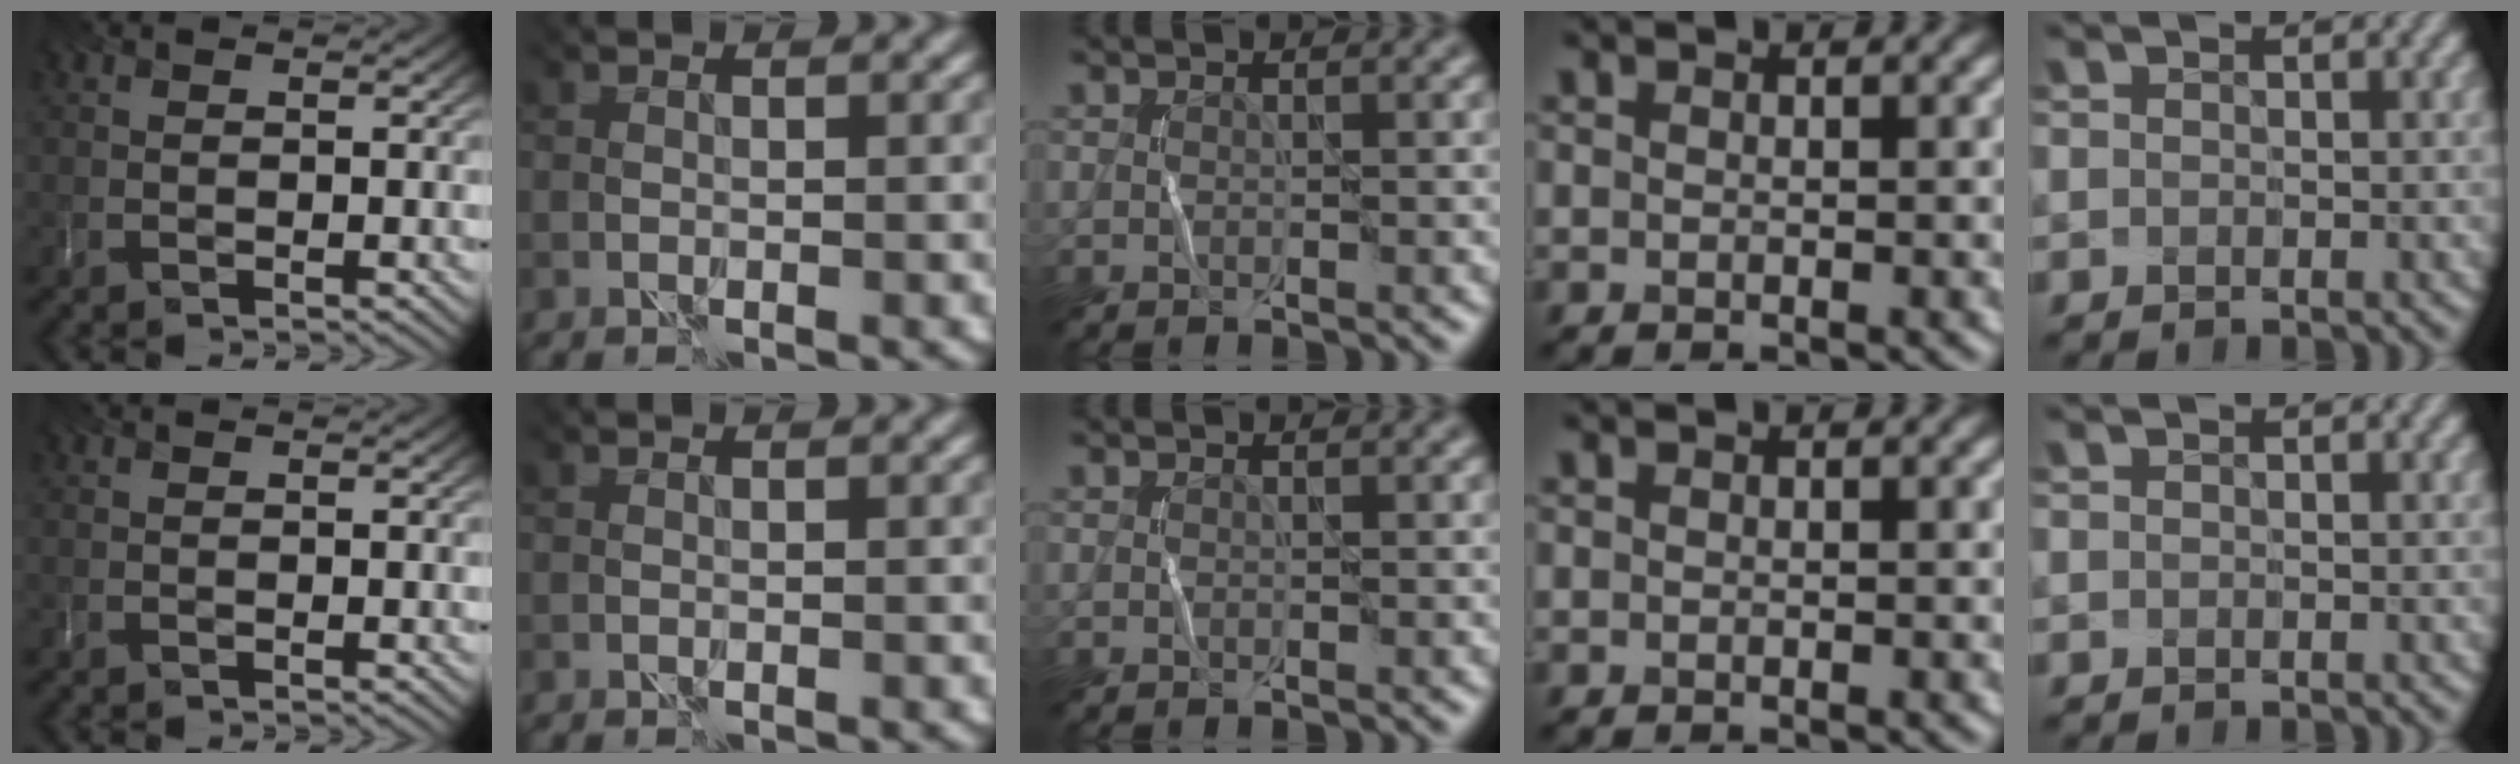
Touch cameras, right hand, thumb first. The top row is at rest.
{}